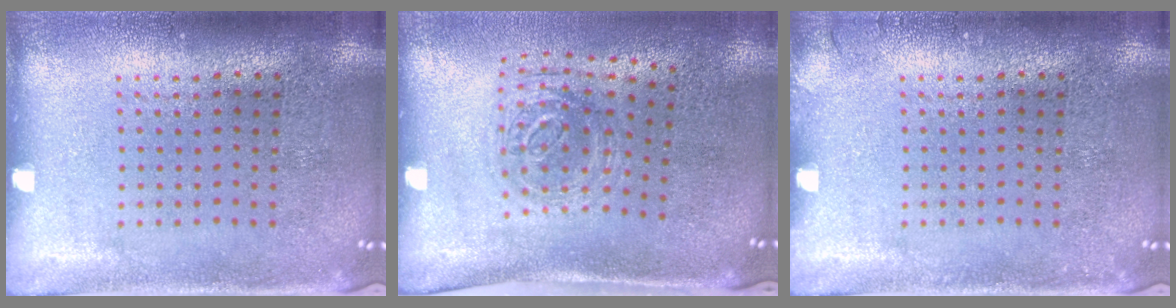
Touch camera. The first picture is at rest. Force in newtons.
{"total": 1.1, "press": 1.0, "slide": 0.4}
{"total": 0.7, "press": 0.7, "slide": 0.2}